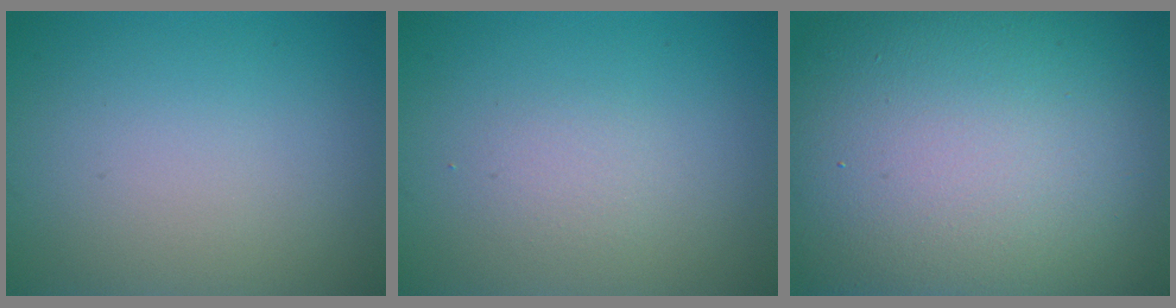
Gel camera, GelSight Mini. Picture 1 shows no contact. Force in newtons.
{"total": 1.3, "press": 1.2, "slide": 0.1}
{"total": 19.8, "press": 19.8, "slide": 1.1}